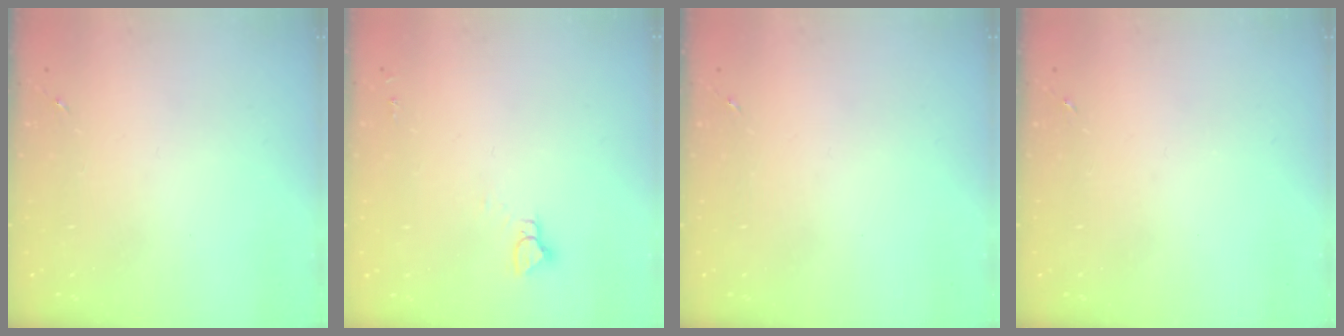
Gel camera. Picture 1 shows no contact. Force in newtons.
{"total": 3.3, "press": 3.3, "slide": 0.2}
{"total": 0.0}
{"total": 0.0}